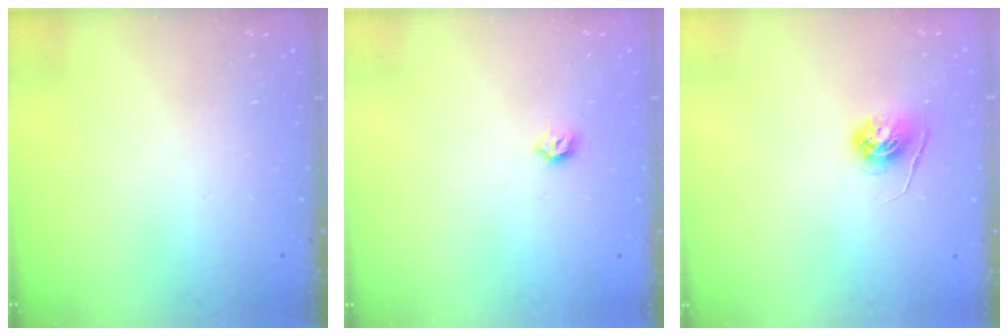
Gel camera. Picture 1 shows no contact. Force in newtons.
{"total": 3.4, "press": 3.3, "slide": 0.7}
{"total": 5.6, "press": 5.5, "slide": 0.6}